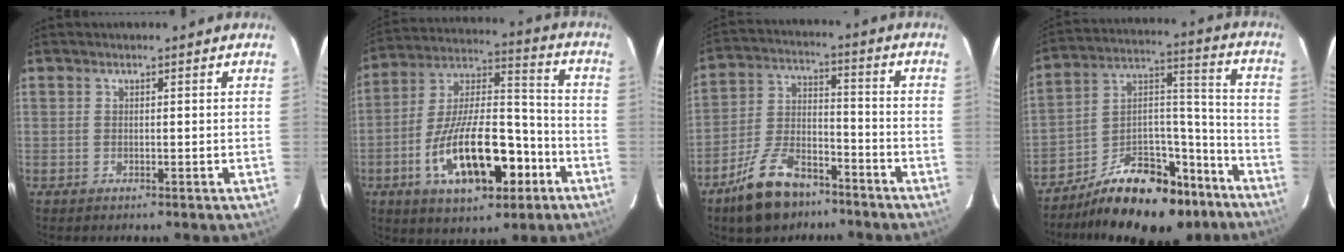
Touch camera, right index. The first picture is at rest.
{"total": 20.3, "force": [-8.1, 8.8, 16.4], "torque": [-0.298, 0.010, -0.126]}
{"total": 13.9, "force": [-9.8, 6.6, 7.4], "torque": [-0.157, 0.009, -0.165]}
{"total": 25.6, "force": [-17.8, 12.2, 13.7], "torque": [-0.227, 0.064, -0.256]}